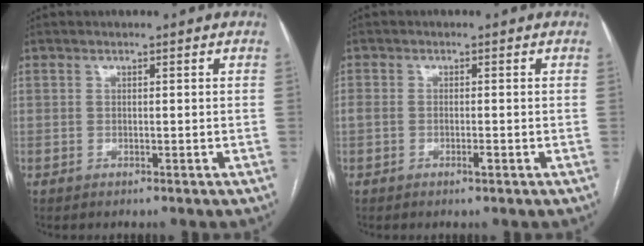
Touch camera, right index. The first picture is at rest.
{"total": 2.2, "force": [-0.8, 0.9, 1.8], "torque": [-0.046, 0.007, -0.009]}